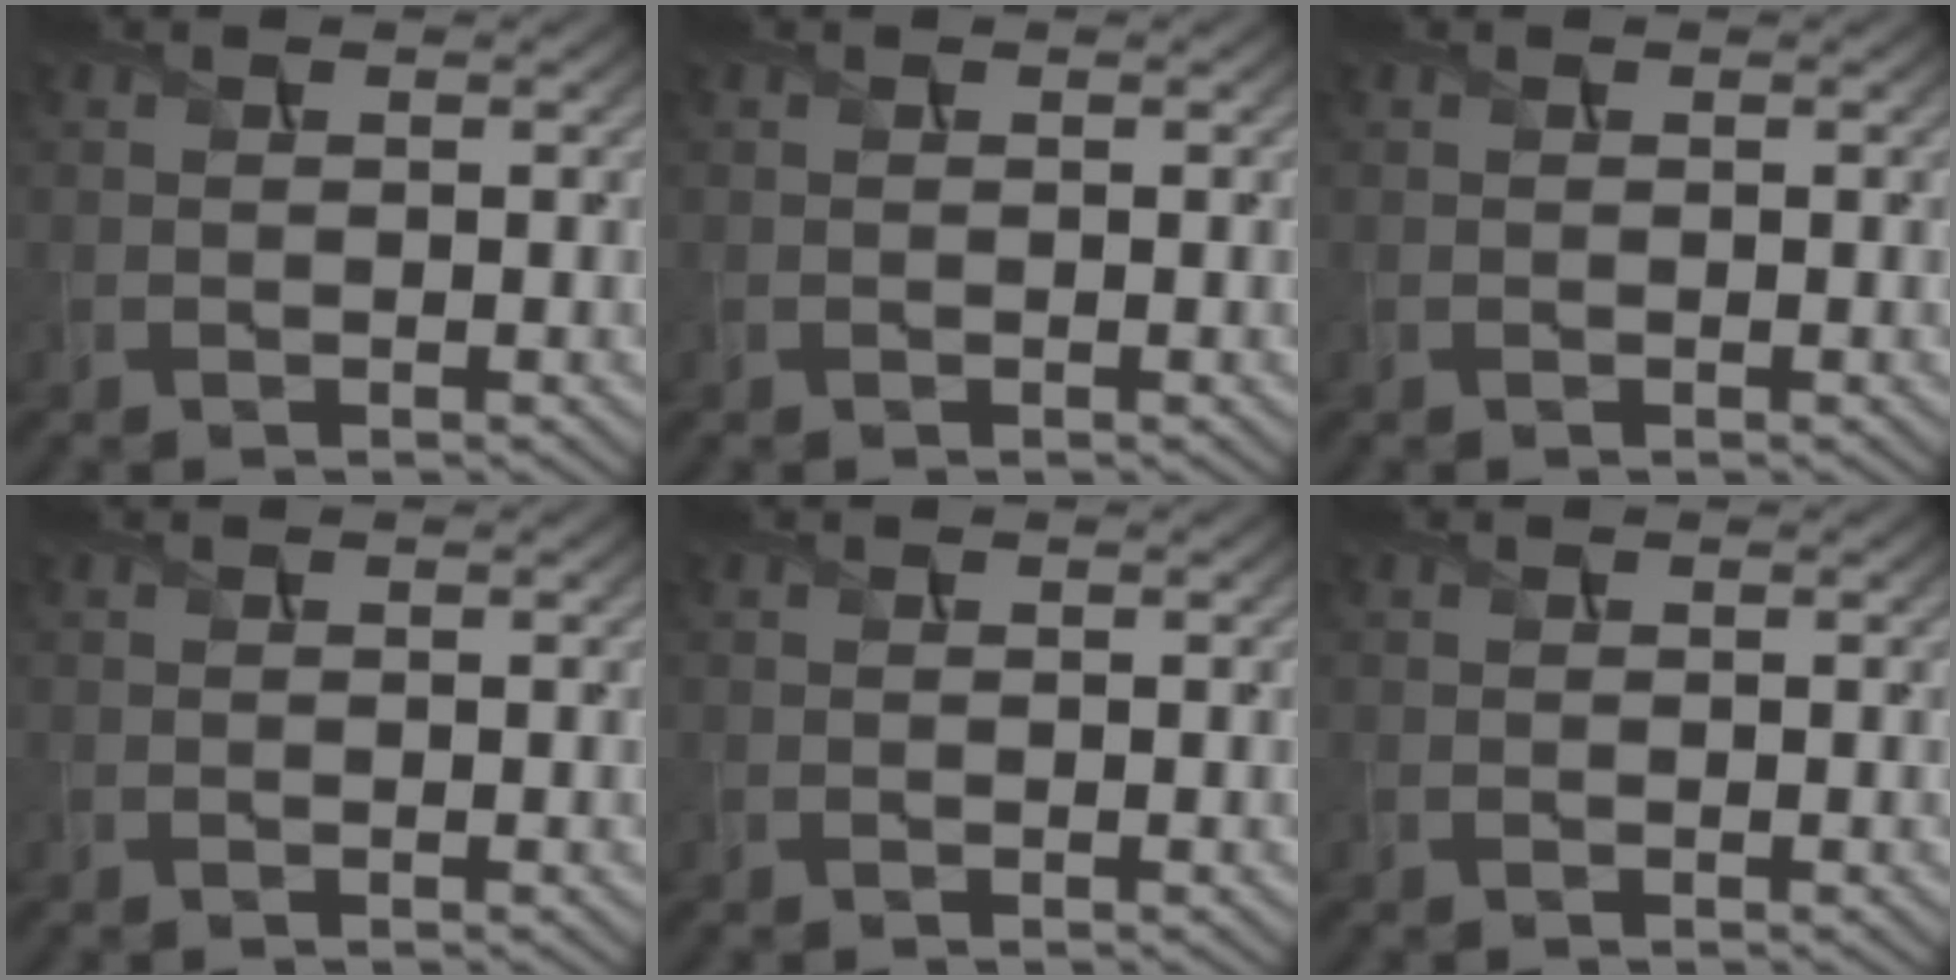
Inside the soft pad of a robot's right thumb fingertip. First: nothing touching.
{"total": 0.0}
{"total": 0.0}
{"total": 0.0}
{"total": 0.0}
{"total": 0.0}